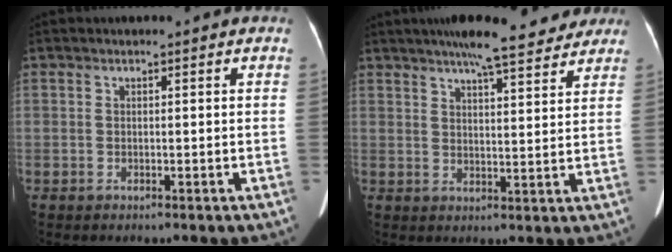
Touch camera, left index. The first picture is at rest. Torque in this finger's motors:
{"motor_torque": [0.91, -1.23, 0.16, 0.09]}